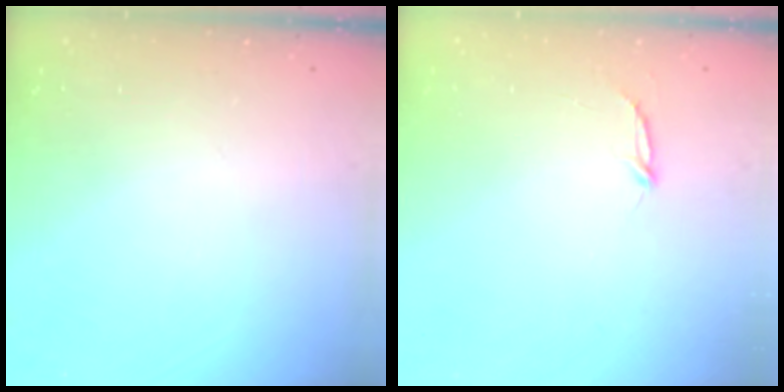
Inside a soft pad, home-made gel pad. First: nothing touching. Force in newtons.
{"total": 2.8, "press": 2.8, "slide": 0.3}